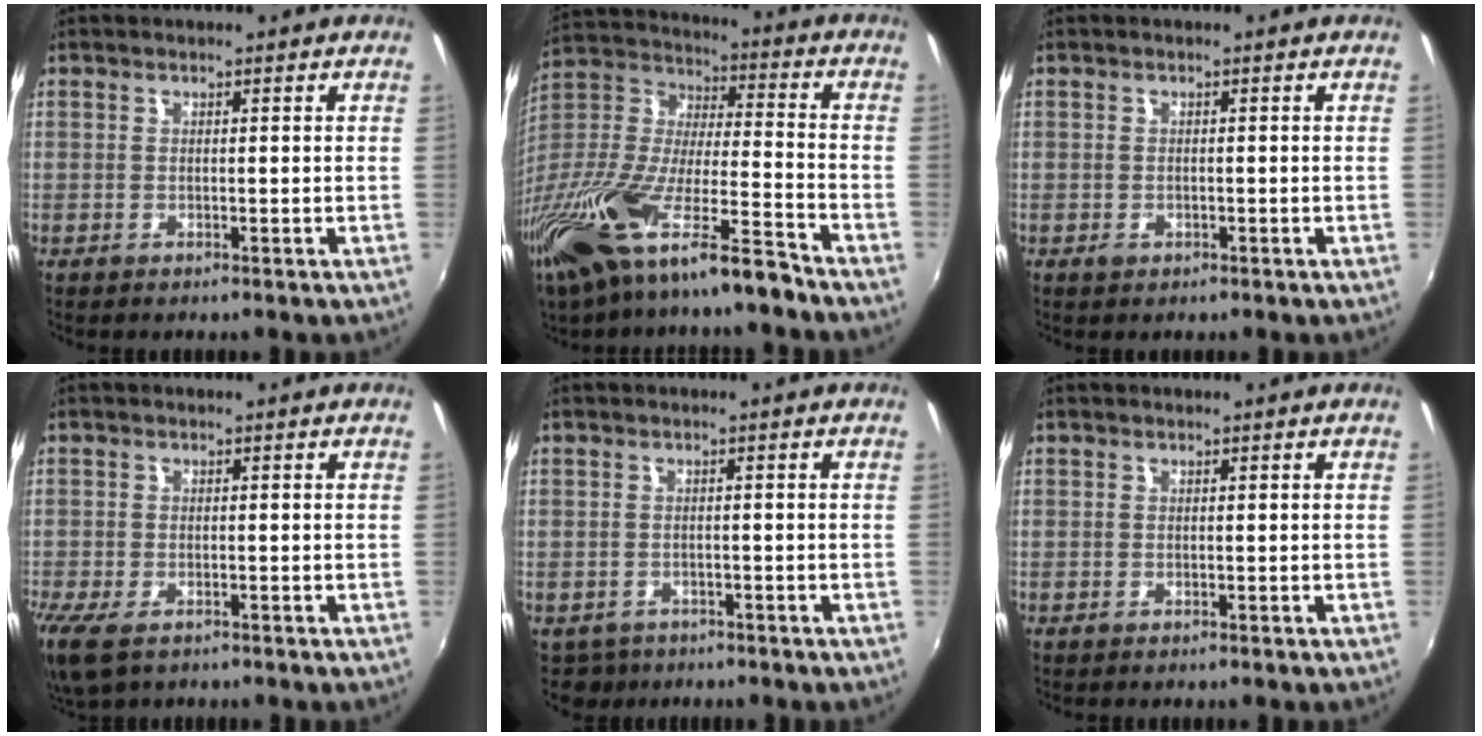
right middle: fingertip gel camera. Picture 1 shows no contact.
{"total": 23.7, "force": [-16.5, 4.3, 16.5], "torque": [-0.331, -0.043, -0.304]}
{"total": 1.2, "force": [-0.6, 0.8, 0.5], "torque": [-0.010, -0.003, -0.011]}
{"total": 6.9, "force": [-4.3, 3.3, 4.4], "torque": [-0.106, -0.031, -0.079]}
{"total": 3.1, "force": [-1.9, 2.4, 0.5], "torque": [-0.018, -0.005, -0.027]}
{"total": 0.0}